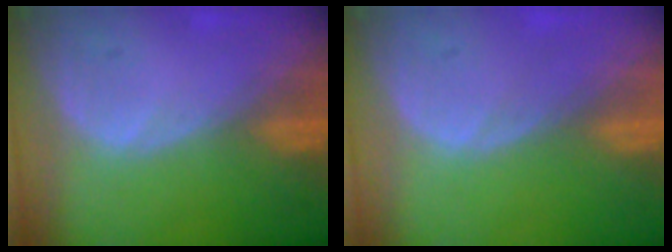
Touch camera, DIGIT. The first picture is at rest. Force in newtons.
{"total": 0.0}